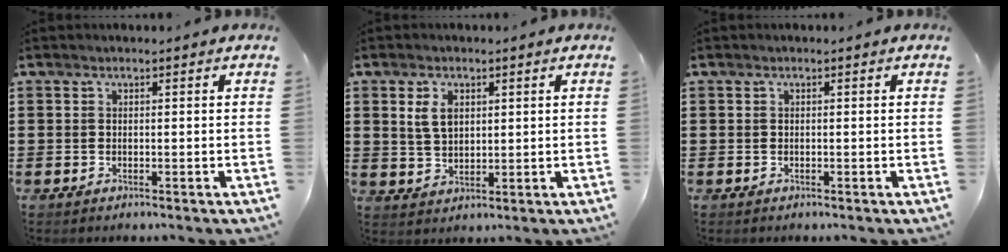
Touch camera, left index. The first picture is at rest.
{"total": 4.0, "force": [1.5, 2.4, 2.9], "torque": [-0.064, 0.008, 0.027]}
{"total": 0.0}